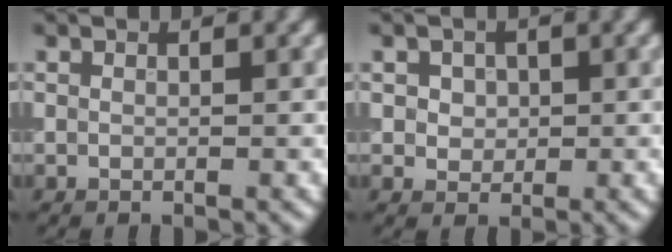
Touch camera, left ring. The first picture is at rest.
{"total": 2.1, "force": [0.6, 1.7, 1.0], "torque": [-0.024, 0.004, 0.015]}